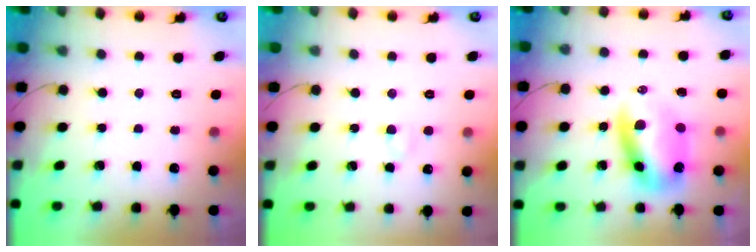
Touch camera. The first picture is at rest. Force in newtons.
{"total": 2.3, "press": 2.1, "slide": 0.8}
{"total": 9.2, "press": 8.9, "slide": 2.4}